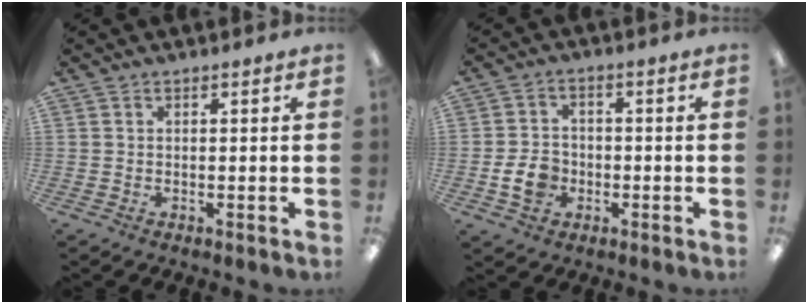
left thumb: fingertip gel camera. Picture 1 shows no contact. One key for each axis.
{"total": 6.7, "fx": -2.0, "fy": 5.1, "fz": 3.9, "tx": -0.083, "ty": 0.009, "tz": -0.034}